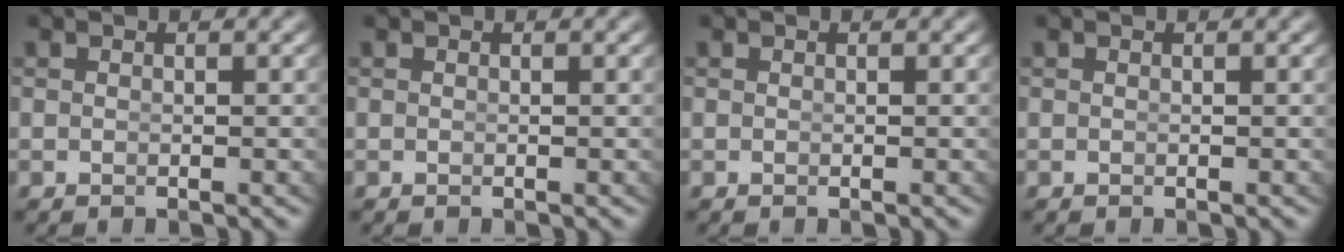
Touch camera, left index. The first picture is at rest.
{"total": 0.0}
{"total": 0.0}
{"total": 0.0}